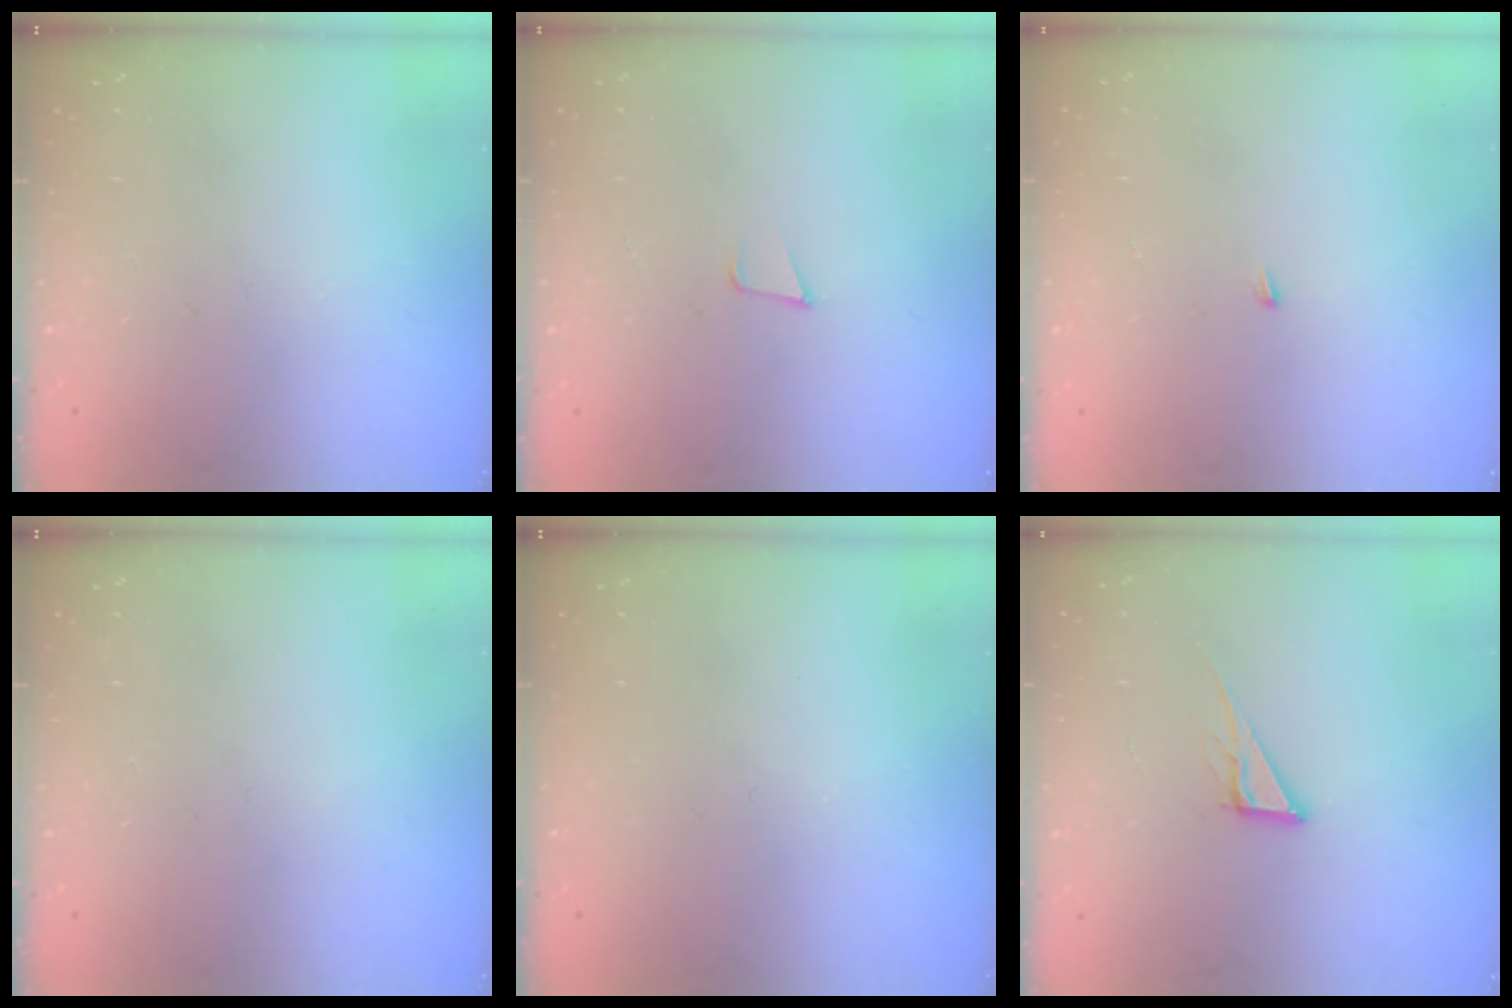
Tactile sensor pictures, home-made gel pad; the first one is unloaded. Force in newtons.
{"total": 3.6, "press": 2.4, "slide": 2.6}
{"total": 3.3, "press": 3.3, "slide": 0.2}
{"total": 0.0}
{"total": 0.0}
{"total": 6.1, "press": 6.1, "slide": 0.4}